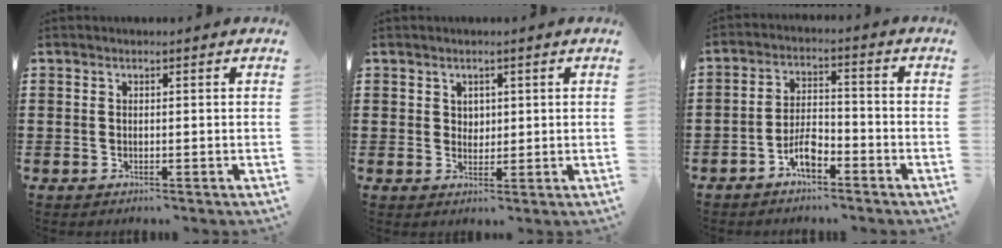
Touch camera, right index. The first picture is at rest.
{"total": 1.8, "force": [1.0, 1.5, 0.4], "torque": [-0.012, 0.008, 0.018]}
{"total": 5.1, "force": [-3.2, 2.0, 3.4], "torque": [-0.079, 0.005, -0.066]}